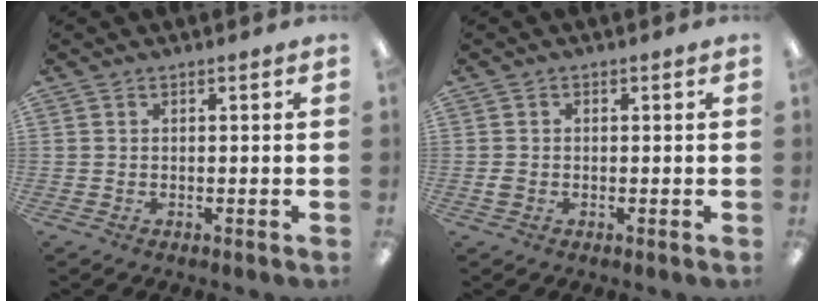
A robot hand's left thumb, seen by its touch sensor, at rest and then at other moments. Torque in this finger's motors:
{"motor_torque": [-0.19, 0.10, 0.08, -0.05, 0.00]}